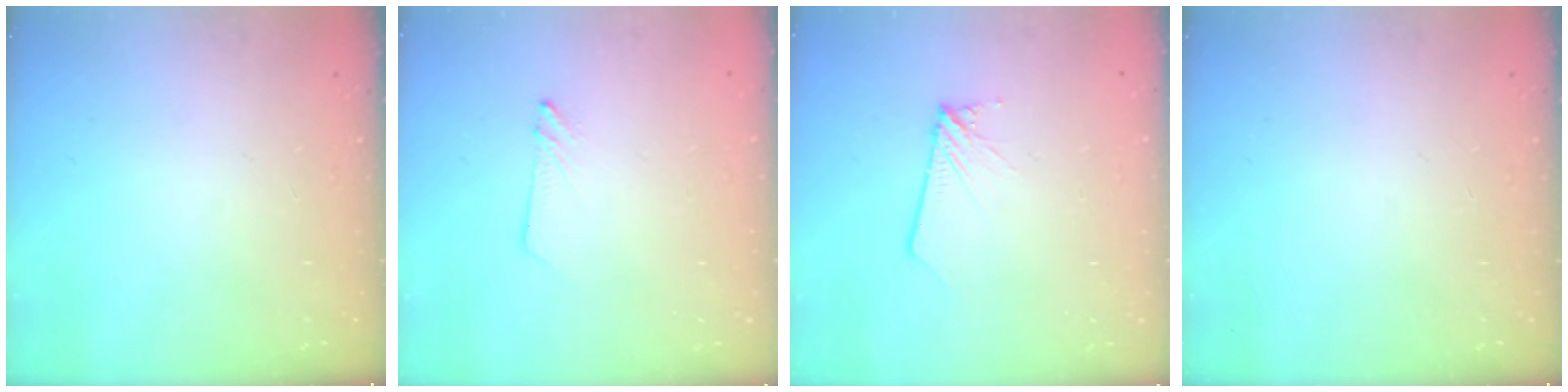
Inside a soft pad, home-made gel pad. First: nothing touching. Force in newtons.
{"total": 1.5, "press": 1.5, "slide": 0.1}
{"total": 2.1, "press": 2.1, "slide": 0.2}
{"total": 0.0}